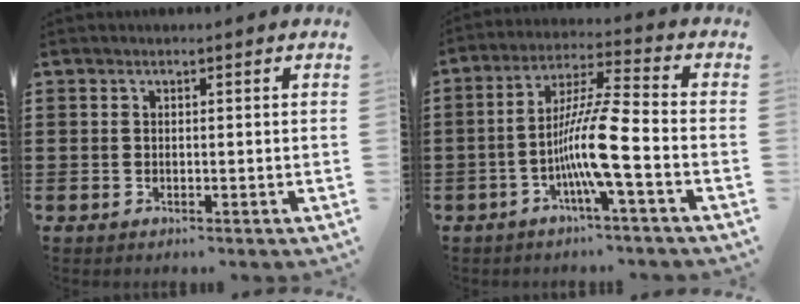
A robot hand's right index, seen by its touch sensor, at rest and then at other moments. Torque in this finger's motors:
{"motor_torque": [2.14, 0.00, 0.64, 0.21]}